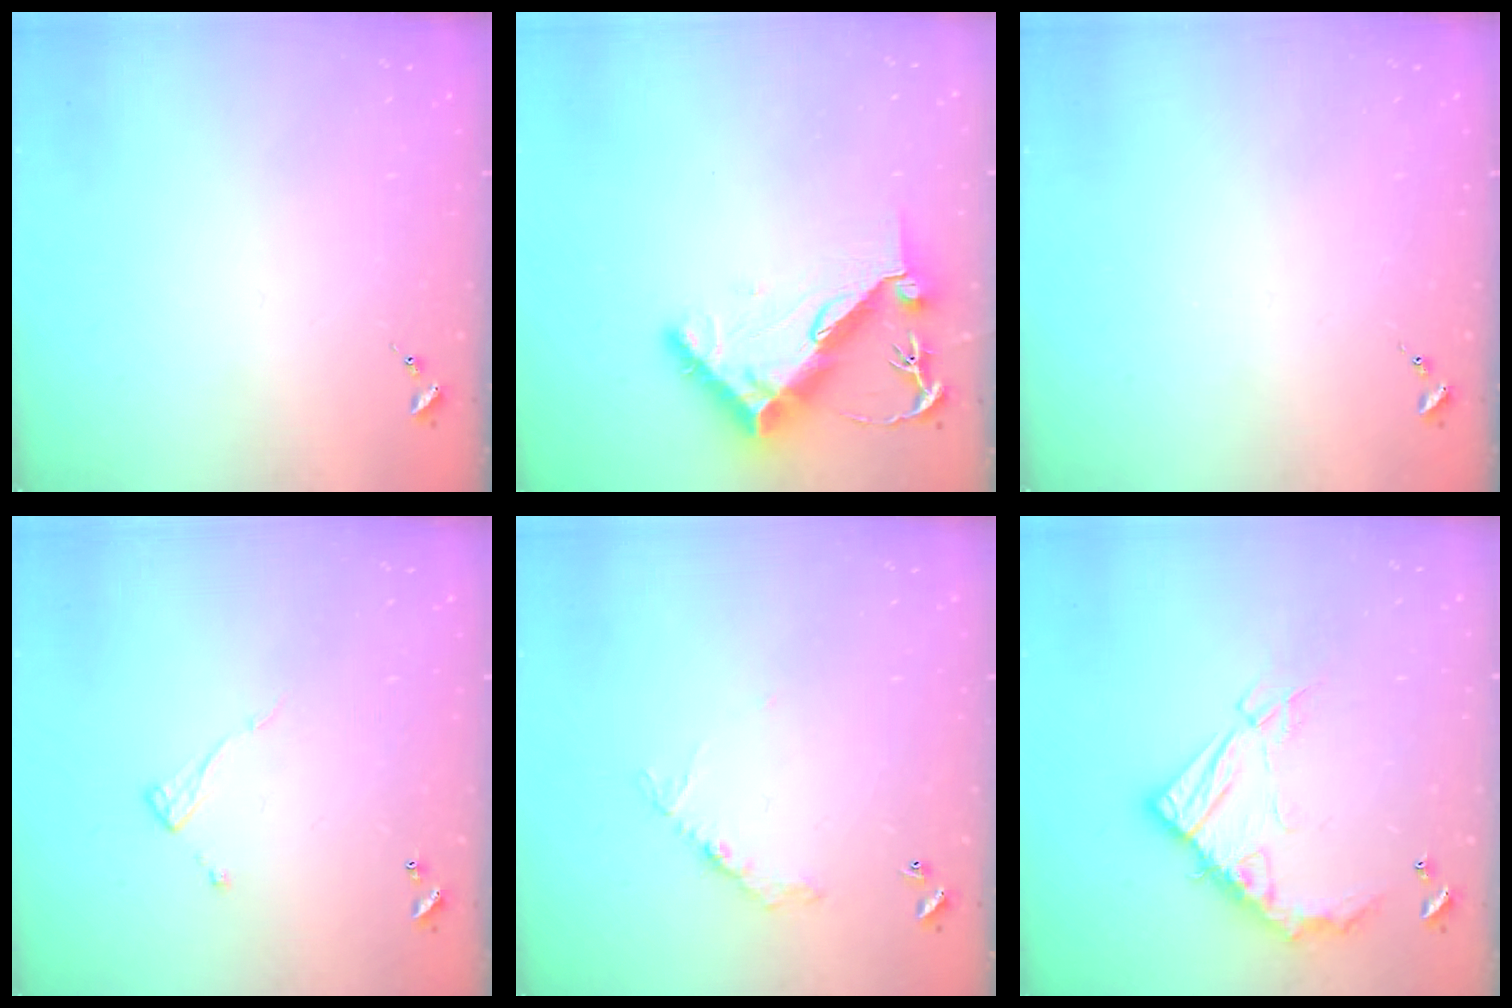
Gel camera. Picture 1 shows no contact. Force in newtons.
{"total": 11.0, "press": 10.9, "slide": 1.0}
{"total": 0.0}
{"total": 7.0, "press": 7.0, "slide": 0.4}
{"total": 6.4, "press": 6.4, "slide": 0.4}
{"total": 17.2, "press": 17.1, "slide": 1.7}